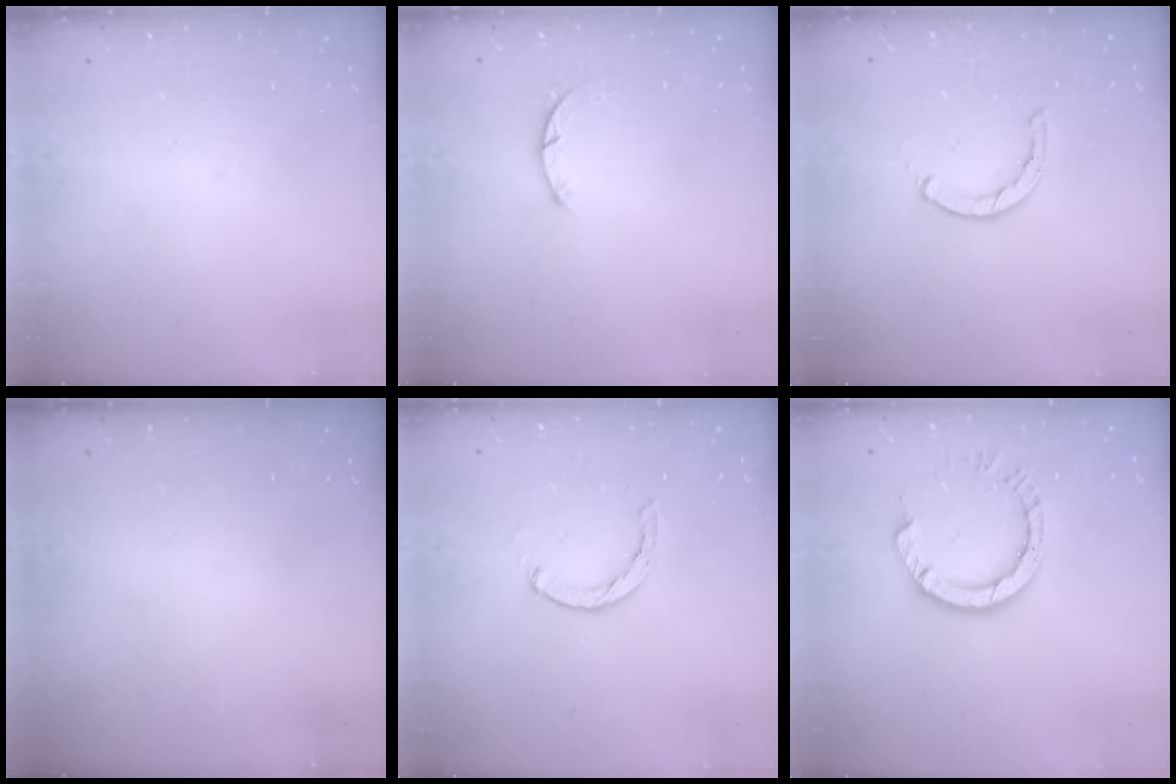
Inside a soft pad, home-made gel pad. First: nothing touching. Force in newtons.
{"total": 1.2, "press": 1.2, "slide": 0.3}
{"total": 1.2, "press": 1.2, "slide": 0.2}
{"total": 0.0}
{"total": 2.0, "press": 2.0, "slide": 0.4}
{"total": 8.3, "press": 8.3, "slide": 0.9}